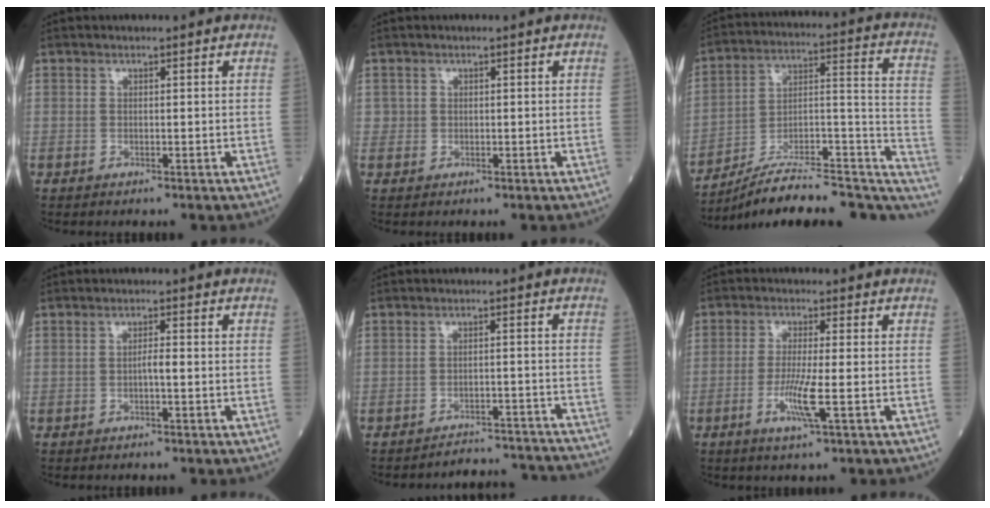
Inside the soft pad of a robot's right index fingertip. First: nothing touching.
{"total": 0.9, "force": [0.1, 0.9, 0.0], "torque": [0.008, 0.003, 0.000]}
{"total": 22.8, "force": [-18.6, 5.7, 11.9], "torque": [-0.118, 0.057, -0.273]}
{"total": 1.5, "force": [-0.4, 0.2, 1.4], "torque": [-0.024, 0.003, -0.007]}
{"total": 11.5, "force": [-11.4, 0.5, 0.5], "torque": [0.012, 0.017, -0.134]}
{"total": 5.6, "force": [-1.8, -0.2, 5.3], "torque": [-0.107, -0.013, -0.035]}